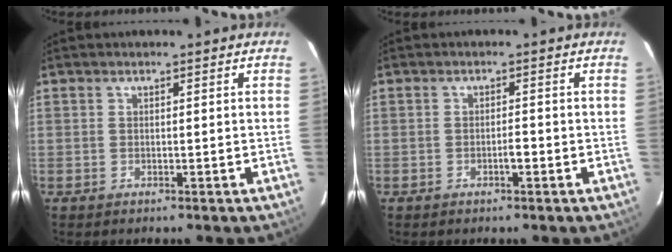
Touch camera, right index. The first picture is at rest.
{"total": 1.5, "force": [-0.6, 0.3, 1.3], "torque": [-0.021, 0.002, -0.010]}